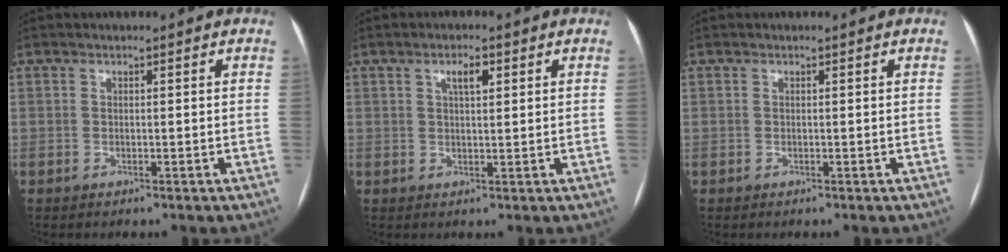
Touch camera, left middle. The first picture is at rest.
{"total": 2.7, "force": [1.2, 0.8, 2.3], "torque": [-0.042, 0.004, 0.021]}
{"total": 0.0}